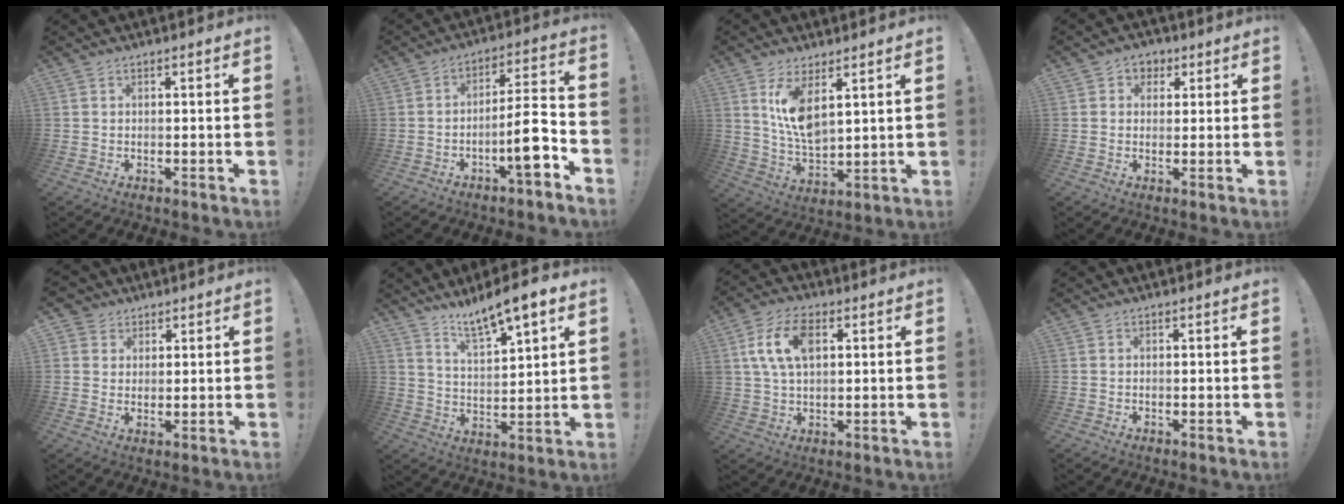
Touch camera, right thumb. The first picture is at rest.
{"total": 11.2, "force": [-5.2, 2.5, 9.6], "torque": [-0.154, 0.024, -0.090]}
{"total": 10.3, "force": [5.6, 4.3, 7.6], "torque": [-0.138, -0.032, 0.101]}
{"total": 4.1, "force": [1.0, 3.8, 1.2], "torque": [-0.010, -0.001, 0.016]}
{"total": 4.2, "force": [2.3, 3.5, 0.3], "torque": [-0.017, -0.007, 0.046]}
{"total": 9.9, "force": [8.1, 1.5, 5.5], "torque": [-0.100, -0.052, 0.140]}
{"total": 11.4, "force": [3.4, 6.8, 8.4], "torque": [-0.165, 0.009, 0.064]}
{"total": 0.0}